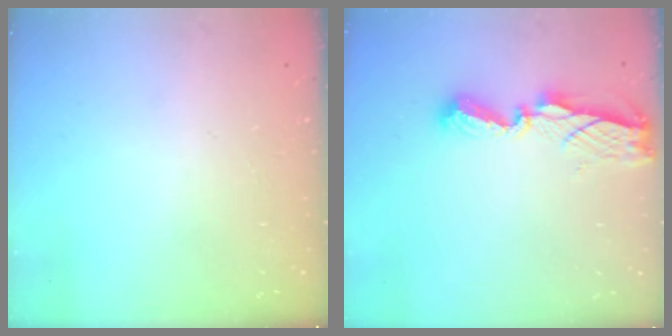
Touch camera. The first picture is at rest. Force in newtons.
{"total": 8.1, "press": 8.1, "slide": 0.5}